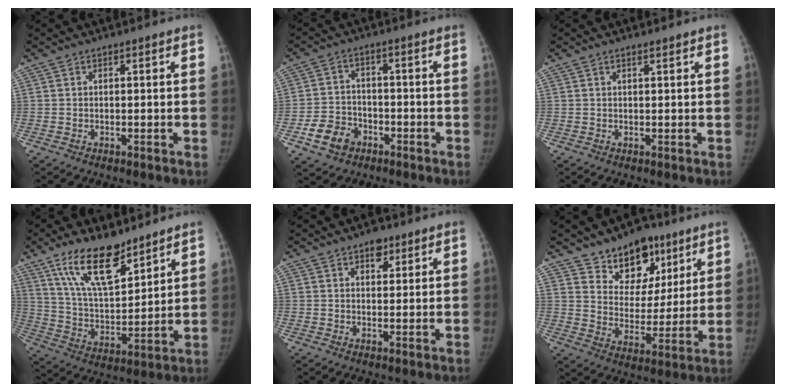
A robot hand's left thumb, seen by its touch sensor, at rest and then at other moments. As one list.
[{"total": 7.4, "force": [-3.8, 5.6, 2.9], "torque": [-0.033, 0.023, -0.064]}, {"total": 0.7, "force": [0.6, 0.2, 0.4], "torque": [-0.005, 0.000, 0.011]}, {"total": 15.8, "force": [10.9, 6.2, 9.6], "torque": [-0.133, -0.064, 0.208]}, {"total": 3.2, "force": [1.9, 2.0, 1.7], "torque": [-0.002, -0.007, 0.026]}, {"total": 14.1, "force": [9.3, 9.1, 5.5], "torque": [-0.026, -0.048, 0.152]}]